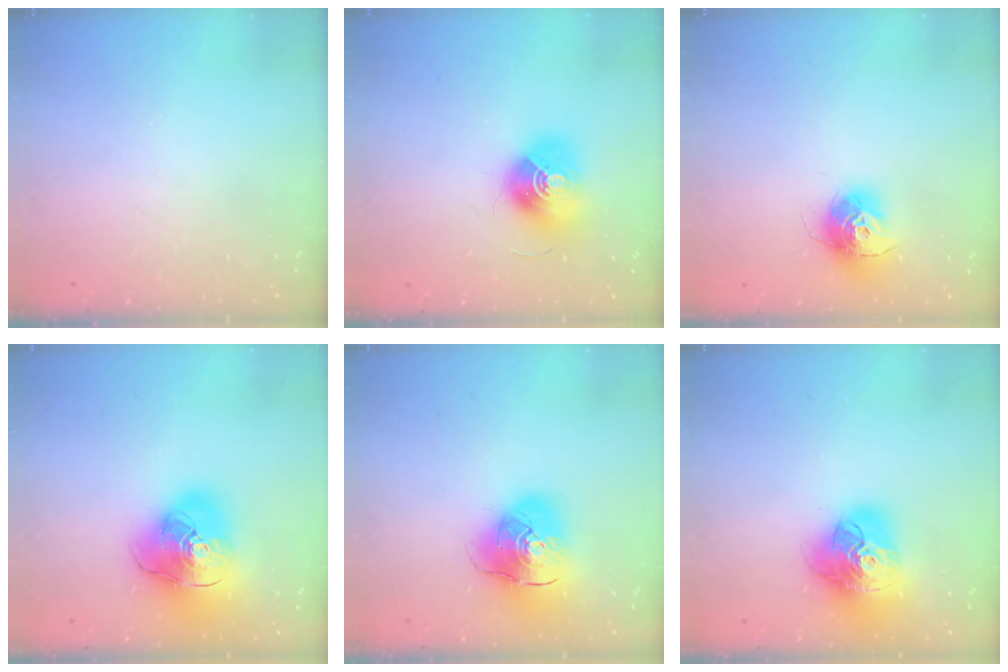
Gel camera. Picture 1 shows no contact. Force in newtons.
{"total": 14.4, "press": 14.4, "slide": 0.5}
{"total": 13.0, "press": 13.0, "slide": 1.0}
{"total": 22.5, "press": 22.3, "slide": 3.4}
{"total": 17.0, "press": 16.8, "slide": 2.6}
{"total": 21.4, "press": 21.3, "slide": 2.3}